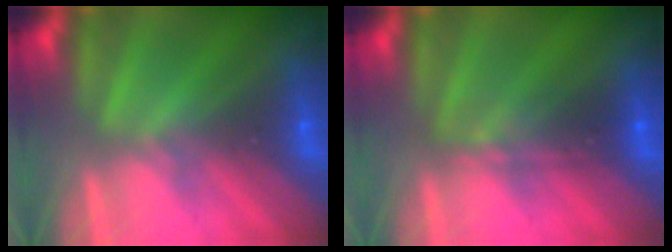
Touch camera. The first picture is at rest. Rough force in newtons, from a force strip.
{"total": 2.4}